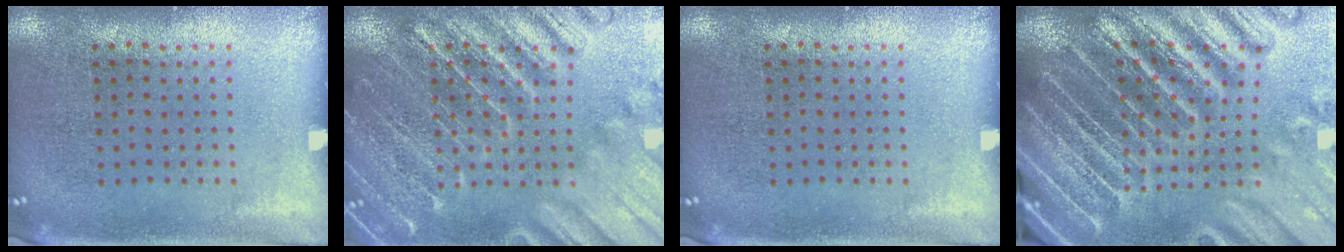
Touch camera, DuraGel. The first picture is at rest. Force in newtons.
{"total": 5.5, "press": 5.4, "slide": 0.7}
{"total": 0.0}
{"total": 5.4, "press": 4.7, "slide": 2.6}